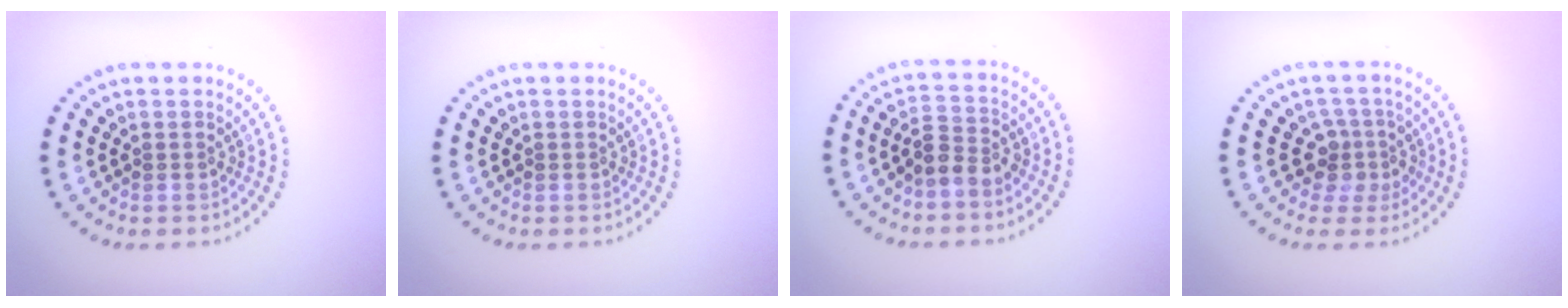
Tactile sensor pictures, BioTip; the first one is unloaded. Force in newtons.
{"total": 0.0}
{"total": 2.7, "press": 2.4, "slide": 1.1}
{"total": 2.7, "press": 2.0, "slide": 1.9}